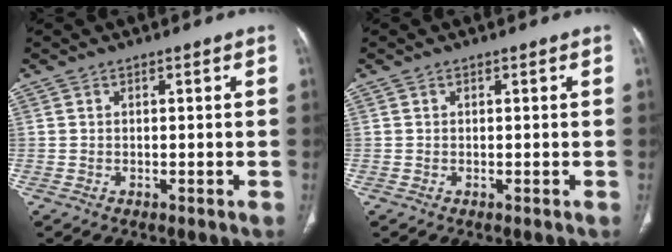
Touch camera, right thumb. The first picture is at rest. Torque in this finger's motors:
{"motor_torque": [0.50, 0.36, -0.25, 0.04, -0.02]}